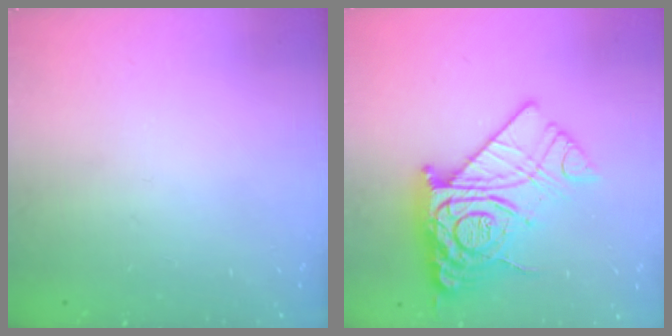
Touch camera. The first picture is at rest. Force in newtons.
{"total": 21.4, "press": 21.3, "slide": 2.0}